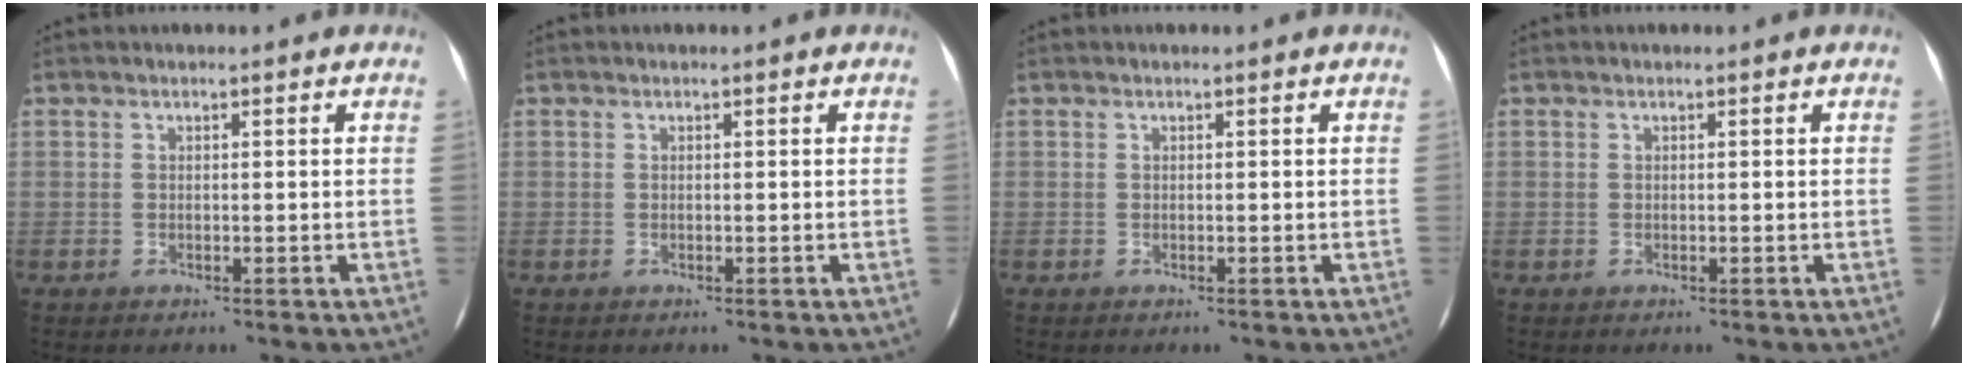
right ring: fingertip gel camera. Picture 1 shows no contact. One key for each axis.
{"total": 0.0}
{"total": 0.0}
{"total": 0.0}